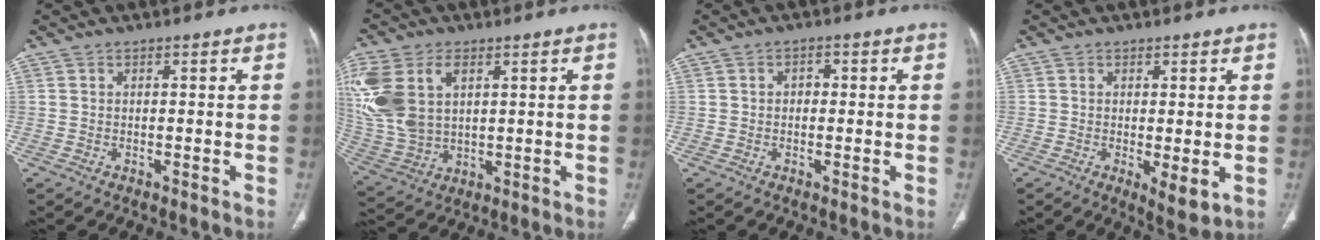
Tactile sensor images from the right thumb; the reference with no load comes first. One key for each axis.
{"total": 18.0, "fx": 5.4, "fy": 11.8, "fz": 12.5, "tx": -0.300, "ty": -0.004, "tz": 0.114}
{"total": 1.6, "fx": 0.0, "fy": 1.3, "fz": 1.0, "tx": -0.008, "ty": 0.007, "tz": -0.003}
{"total": 4.5, "fx": -0.8, "fy": 1.4, "fz": 4.2, "tx": -0.070, "ty": -0.019, "tz": -0.011}